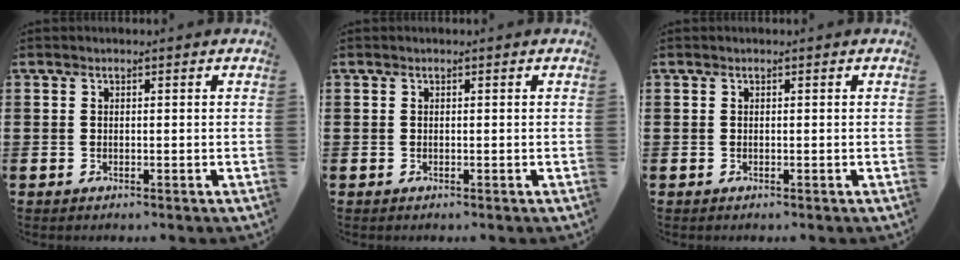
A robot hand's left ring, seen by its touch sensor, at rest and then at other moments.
{"total": 0.0}
{"total": 0.0}